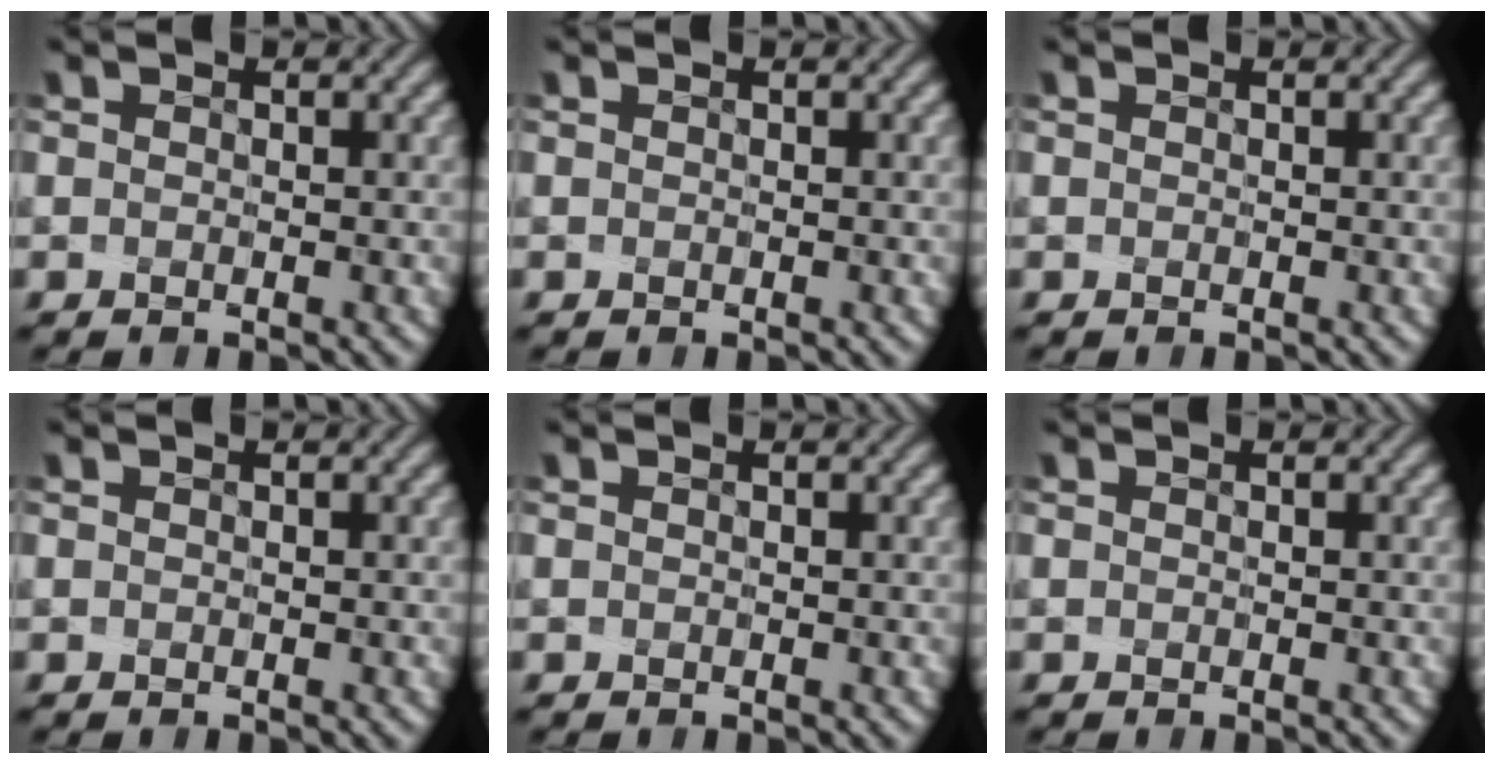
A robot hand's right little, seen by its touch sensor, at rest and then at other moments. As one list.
[{"total": 0.0}, {"total": 0.0}, {"total": 0.0}, {"total": 0.0}, {"total": 0.0}]